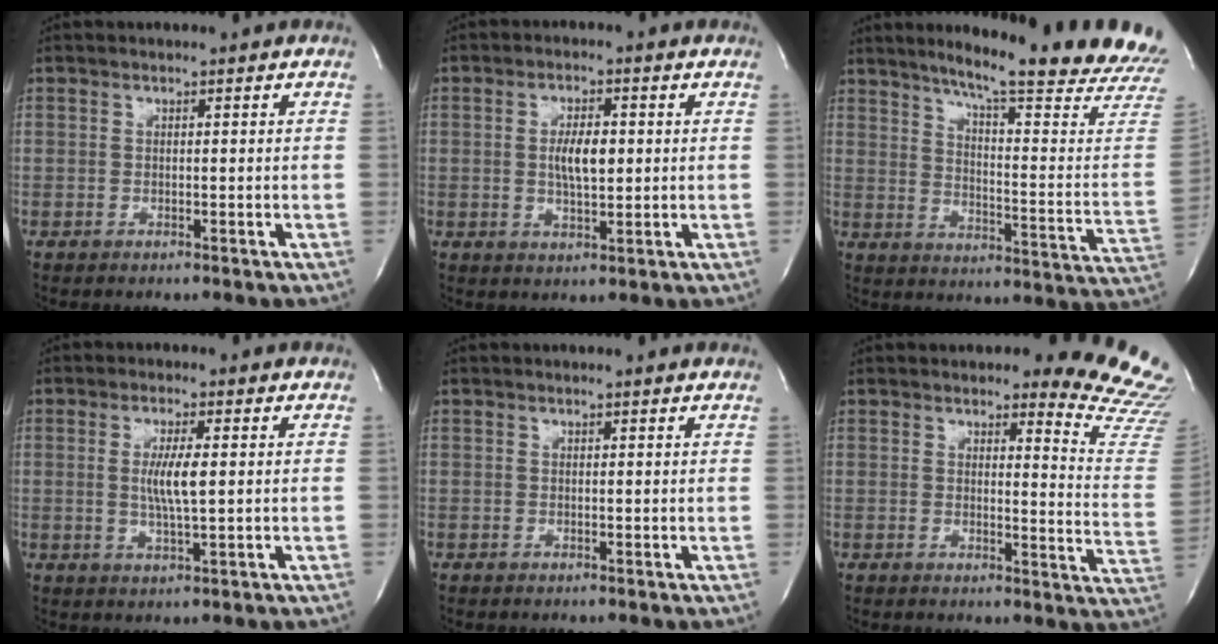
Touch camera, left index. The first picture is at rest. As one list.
[{"total": 5.1, "force": [0.4, 1.8, 4.8], "torque": [-0.088, 0.003, 0.009]}, {"total": 24.5, "force": [20.8, -0.7, 12.9], "torque": [-0.188, -0.095, 0.260]}, {"total": 5.1, "force": [0.5, 0.4, 5.0], "torque": [-0.098, -0.005, 0.009]}, {"total": 1.7, "force": [1.6, 0.0, 0.3], "torque": [-0.018, 0.003, 0.014]}, {"total": 13.1, "force": [12.7, 0.8, 2.9], "torque": [-0.007, -0.139, 0.107]}]